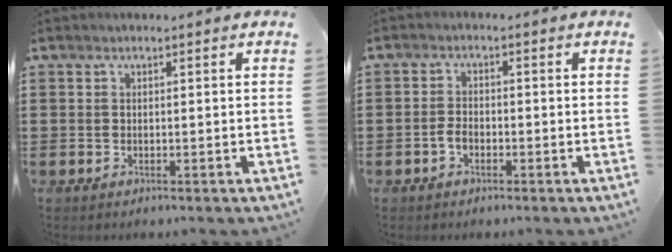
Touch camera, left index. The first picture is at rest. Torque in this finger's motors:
{"motor_torque": [0.15, 0.12, 0.06, 0.02]}